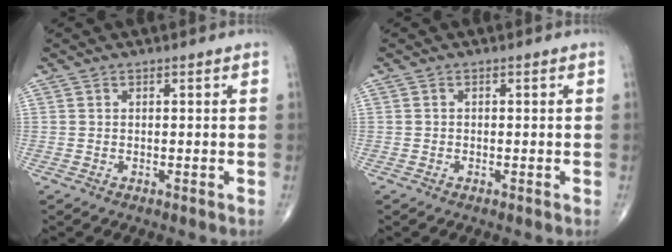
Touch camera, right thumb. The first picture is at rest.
{"total": 0.0}